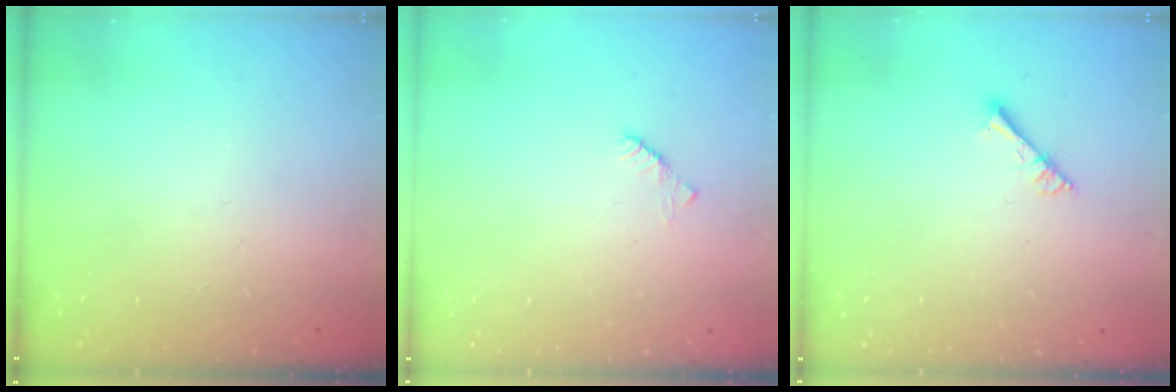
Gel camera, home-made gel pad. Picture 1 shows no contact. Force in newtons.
{"total": 2.2, "press": 2.2, "slide": 0.3}
{"total": 2.9, "press": 2.9, "slide": 0.3}